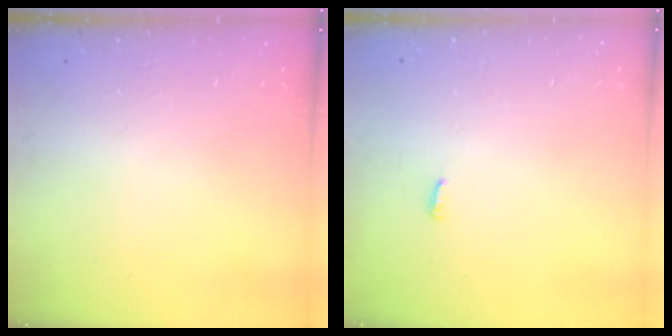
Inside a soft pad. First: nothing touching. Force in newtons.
{"total": 2.9, "press": 2.9, "slide": 0.2}